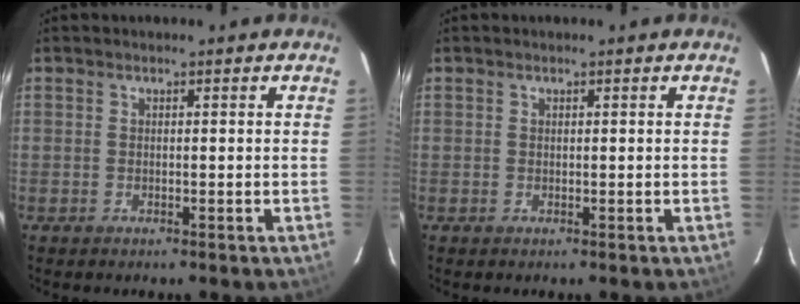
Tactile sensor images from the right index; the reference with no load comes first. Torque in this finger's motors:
{"motor_torque": [-0.08, 0.11, -0.07, 0.00]}